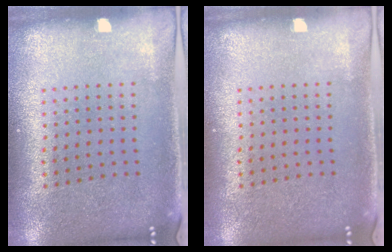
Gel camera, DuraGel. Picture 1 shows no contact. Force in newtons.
{"total": 0.0}